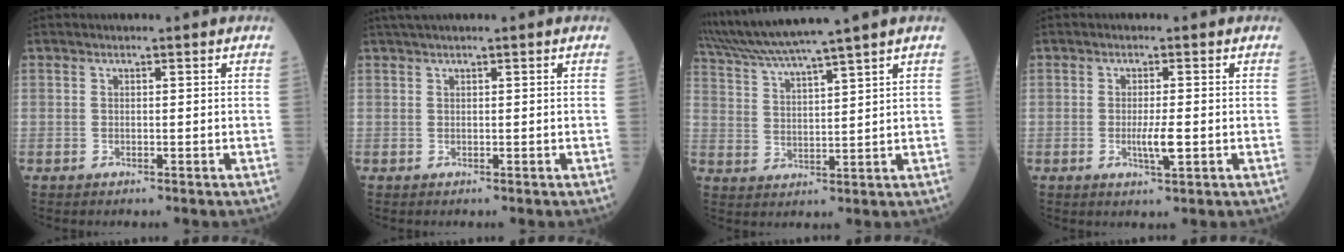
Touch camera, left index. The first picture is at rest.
{"total": 1.5, "force": [1.1, -0.2, 1.0], "torque": [-0.023, 0.018, 0.025]}
{"total": 11.1, "force": [9.6, -2.2, 5.1], "torque": [-0.095, 0.016, 0.172]}
{"total": 3.1, "force": [-0.6, 0.2, 3.1], "torque": [-0.058, -0.009, -0.011]}